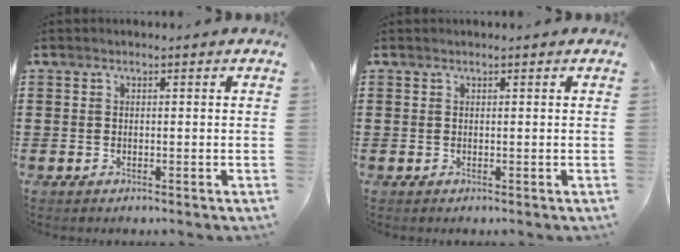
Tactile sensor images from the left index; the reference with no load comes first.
{"total": 0.0}